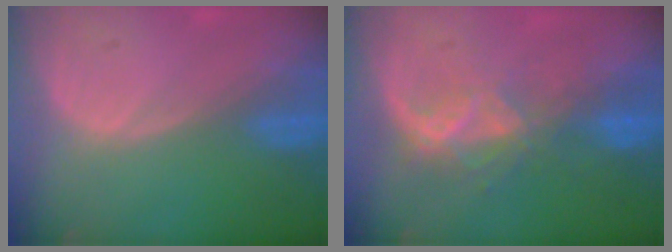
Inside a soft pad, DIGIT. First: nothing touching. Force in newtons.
{"total": 6.6, "press": 5.7, "slide": 3.4}